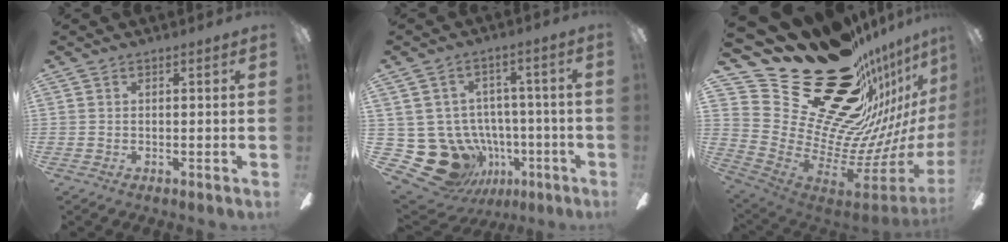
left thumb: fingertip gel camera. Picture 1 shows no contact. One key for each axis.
{"total": 17.2, "fx": -6.9, "fy": 13.5, "fz": 8.0, "tx": -0.177, "ty": 0.031, "tz": -0.084}
{"total": 34.5, "fx": 21.8, "fy": 17.4, "fz": 20.4, "tx": -0.274, "ty": -0.220, "tz": 0.461}